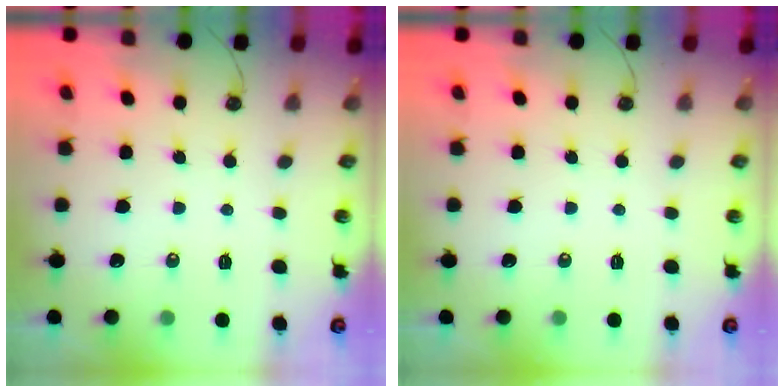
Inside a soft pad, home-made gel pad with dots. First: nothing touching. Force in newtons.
{"total": 0.0}